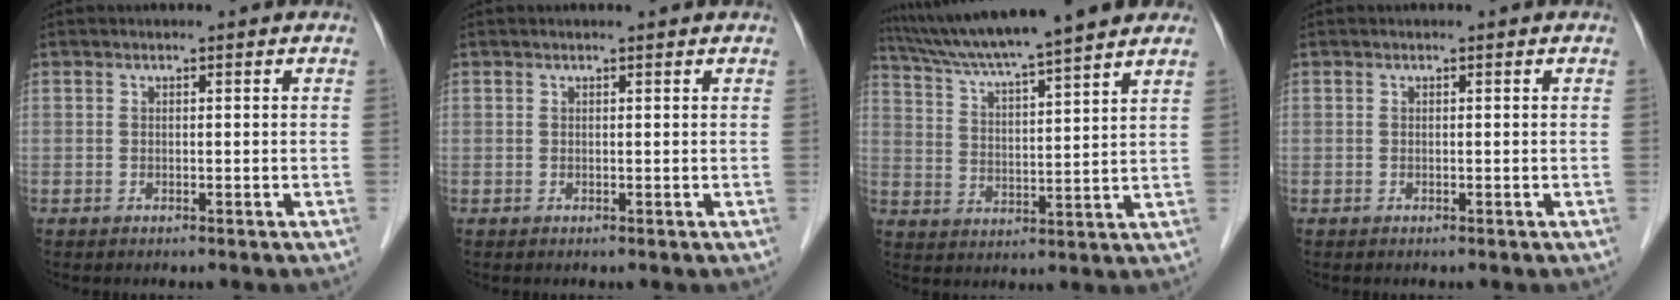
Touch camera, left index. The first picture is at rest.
{"total": 1.0, "force": [1.0, -0.1, 0.3], "torque": [-0.009, 0.006, 0.016]}
{"total": 16.5, "force": [14.1, -0.3, 8.4], "torque": [-0.144, 0.027, 0.217]}
{"total": 0.0}